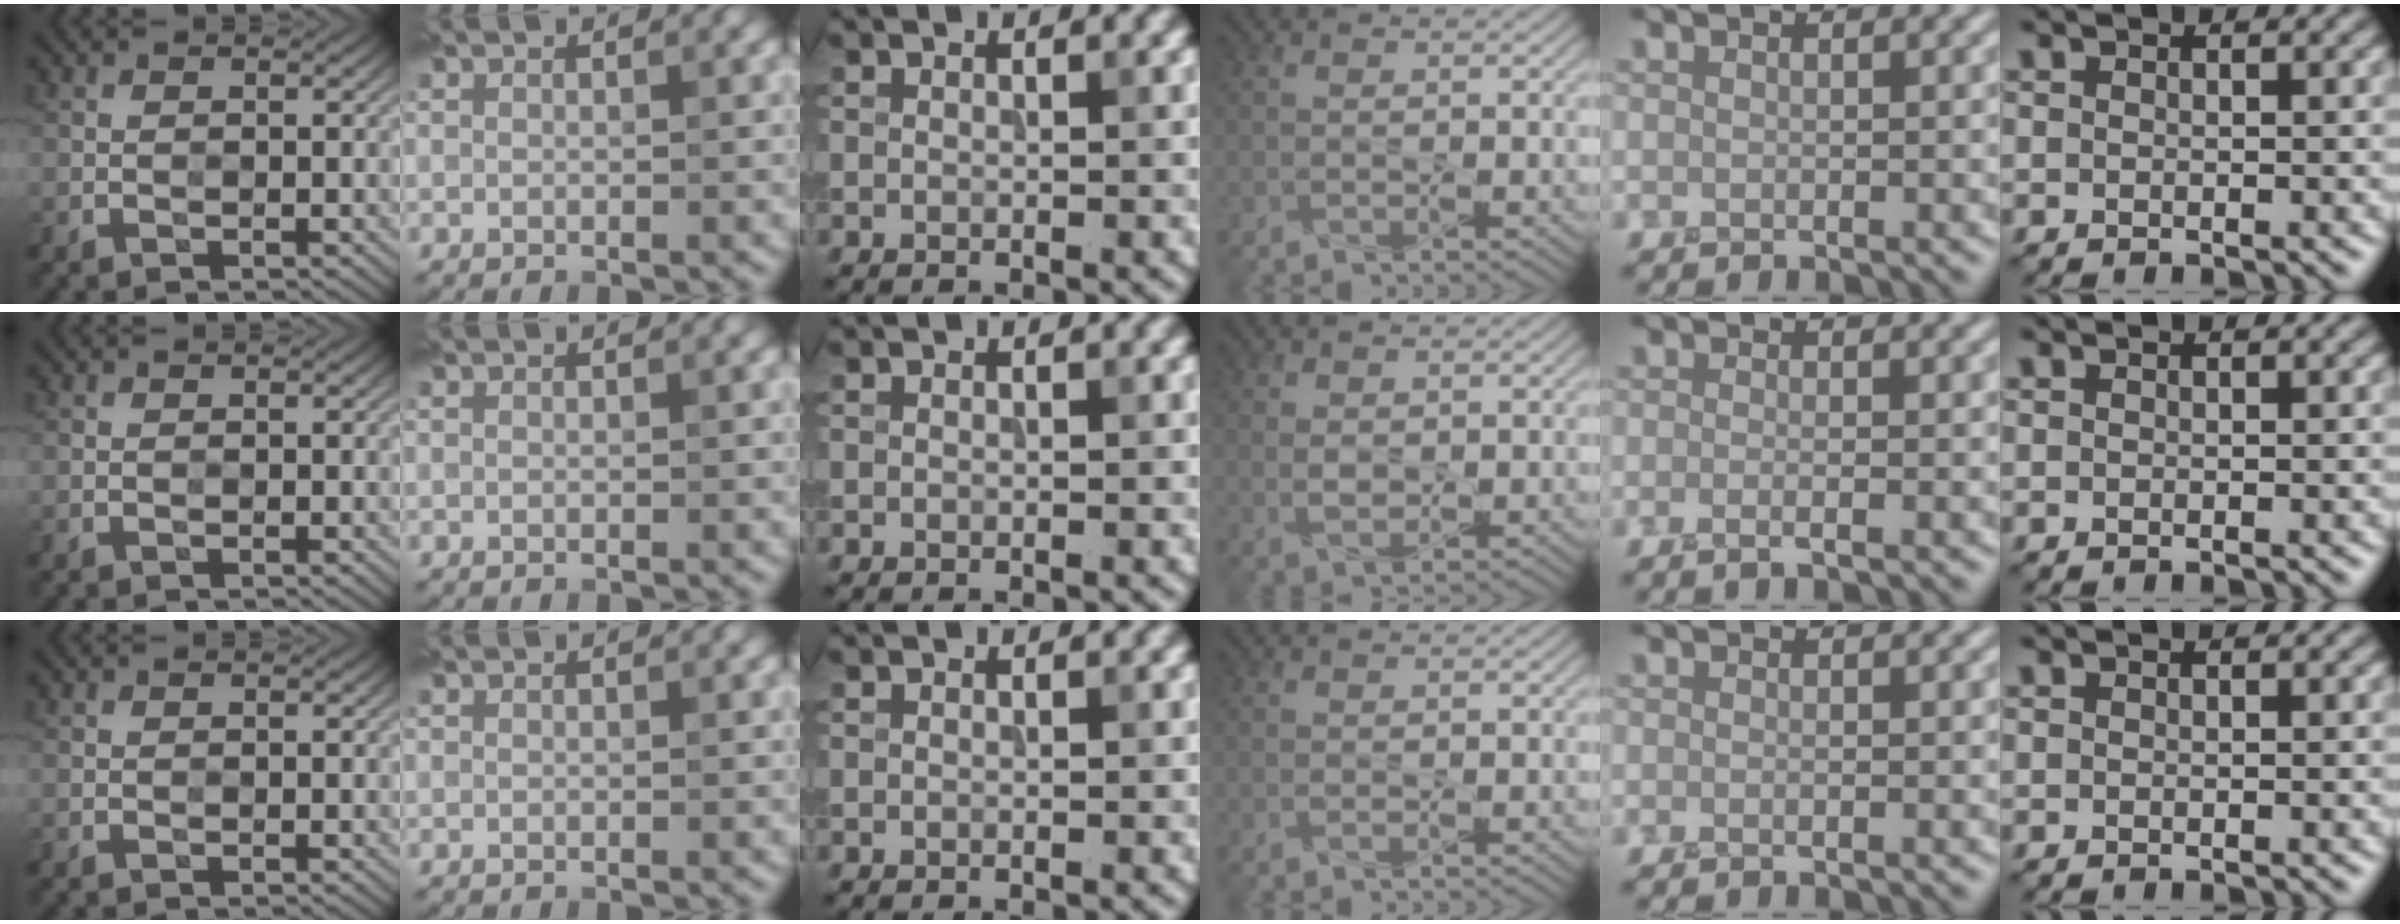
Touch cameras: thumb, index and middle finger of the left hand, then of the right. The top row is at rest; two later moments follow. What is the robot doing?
{"motion": "squeeze", "object": "foam earplug"}